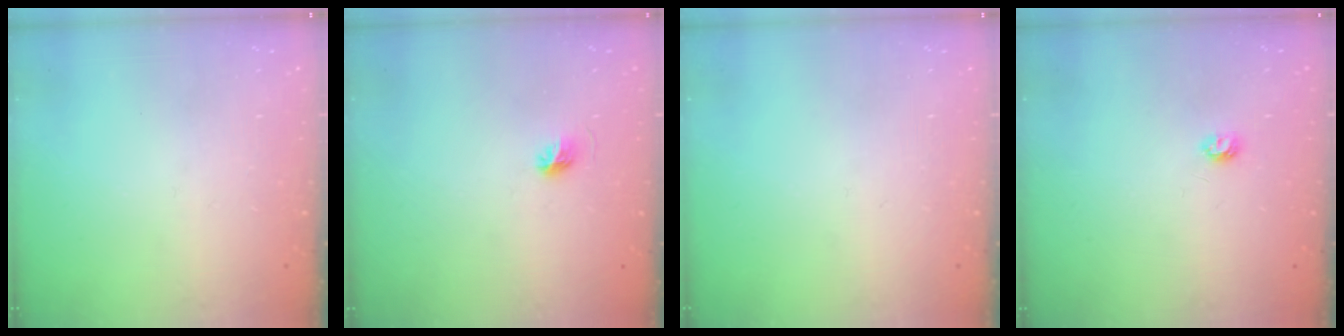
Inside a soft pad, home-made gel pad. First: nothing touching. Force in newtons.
{"total": 4.5, "press": 4.3, "slide": 1.4}
{"total": 0.0}
{"total": 3.4, "press": 3.4, "slide": 0.5}